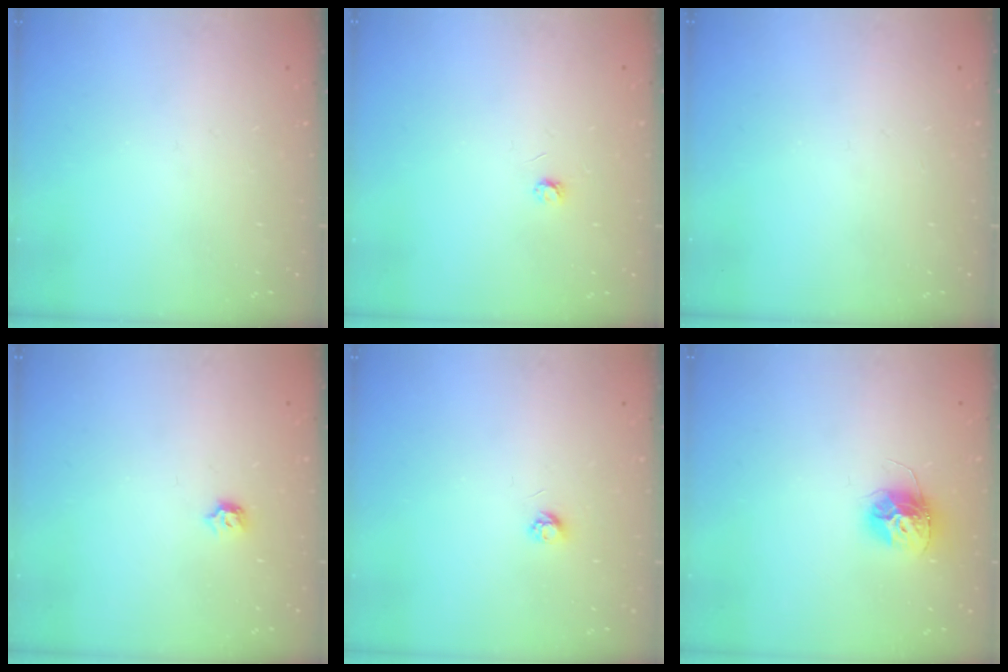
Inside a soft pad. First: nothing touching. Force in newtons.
{"total": 2.8, "press": 2.7, "slide": 0.3}
{"total": 0.0}
{"total": 4.4, "press": 4.3, "slide": 0.8}
{"total": 3.4, "press": 3.4, "slide": 0.3}
{"total": 12.0, "press": 12.0, "slide": 1.0}